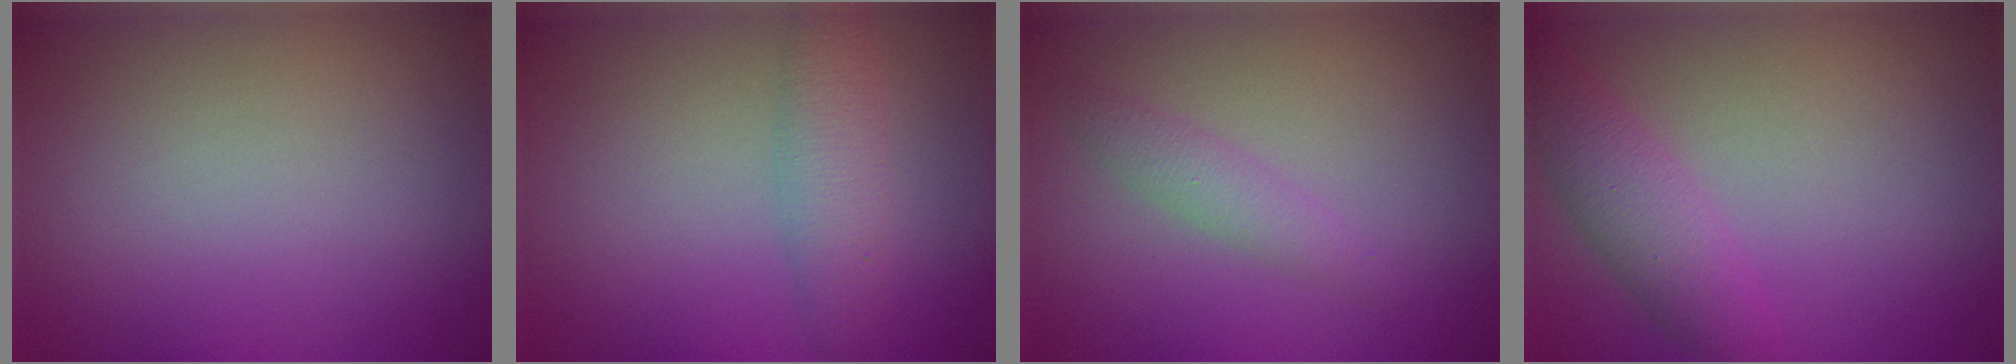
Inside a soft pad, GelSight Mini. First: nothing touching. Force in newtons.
{"total": 3.1, "press": 3.1, "slide": 0.0}
{"total": 1.8, "press": 1.8, "slide": 0.1}
{"total": 3.0, "press": 3.0, "slide": 0.2}